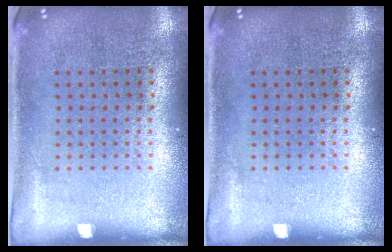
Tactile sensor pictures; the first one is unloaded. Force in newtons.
{"total": 0.0}